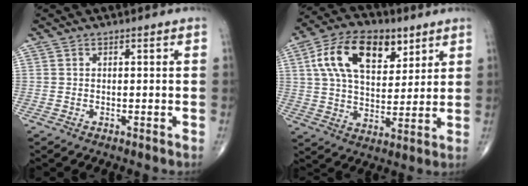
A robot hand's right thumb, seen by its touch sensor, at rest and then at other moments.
{"total": 17.2, "force": [7.2, 9.7, 12.2], "torque": [-0.184, -0.012, 0.126]}